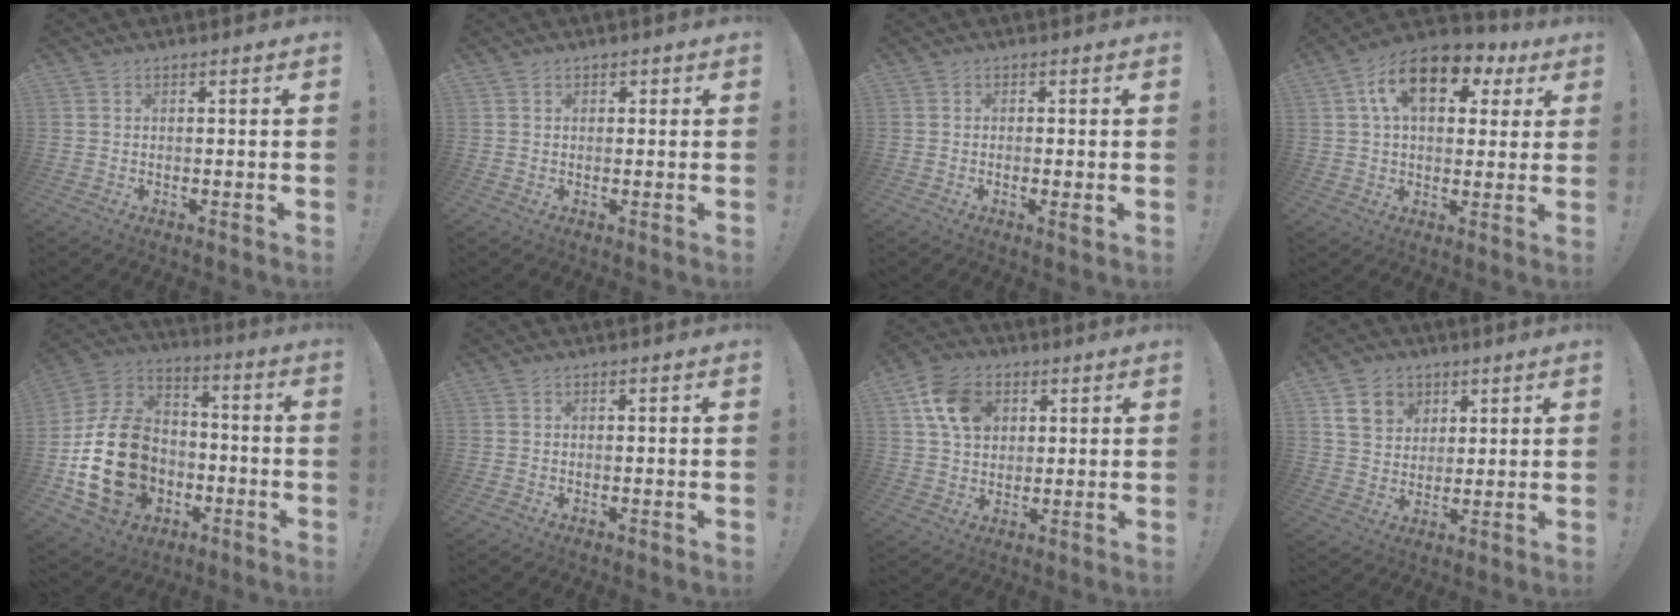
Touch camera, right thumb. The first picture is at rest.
{"total": 1.1, "force": [0.3, 1.0, 0.4], "torque": [0.001, -0.002, 0.003]}
{"total": 2.2, "force": [-0.5, 0.0, 2.1], "torque": [-0.035, -0.003, -0.010]}
{"total": 15.4, "force": [6.2, 8.8, 11.0], "torque": [-0.180, -0.010, 0.109]}
{"total": 21.6, "force": [-5.1, 16.5, 13.0], "torque": [-0.250, 0.034, -0.066]}
{"total": 0.0}
{"total": 12.1, "force": [4.7, 9.1, 6.4], "torque": [-0.108, 0.001, 0.096]}
{"total": 10.0, "force": [5.2, 7.9, 3.4], "torque": [-0.046, -0.024, 0.102]}